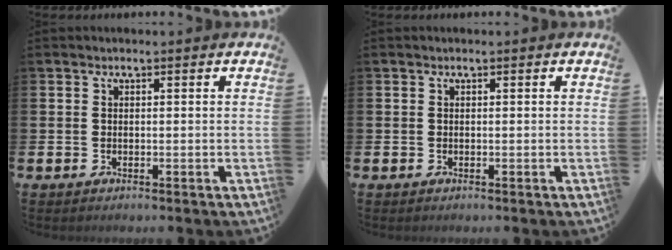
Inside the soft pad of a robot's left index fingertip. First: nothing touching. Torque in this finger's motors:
{"motor_torque": [-0.04, 0.04, 0.00, -0.01]}